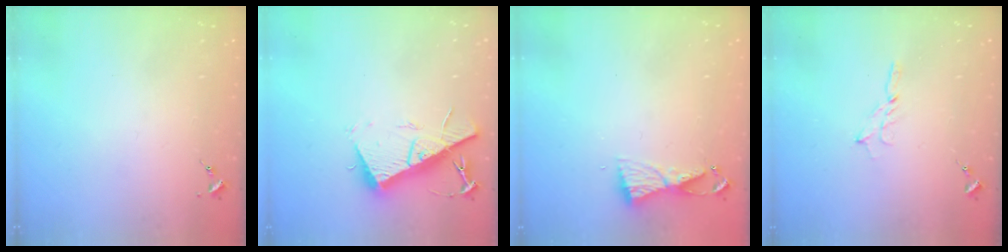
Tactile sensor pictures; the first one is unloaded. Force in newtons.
{"total": 14.6, "press": 14.6, "slide": 0.4}
{"total": 5.4, "press": 5.4, "slide": 0.5}
{"total": 2.5, "press": 2.5, "slide": 0.2}